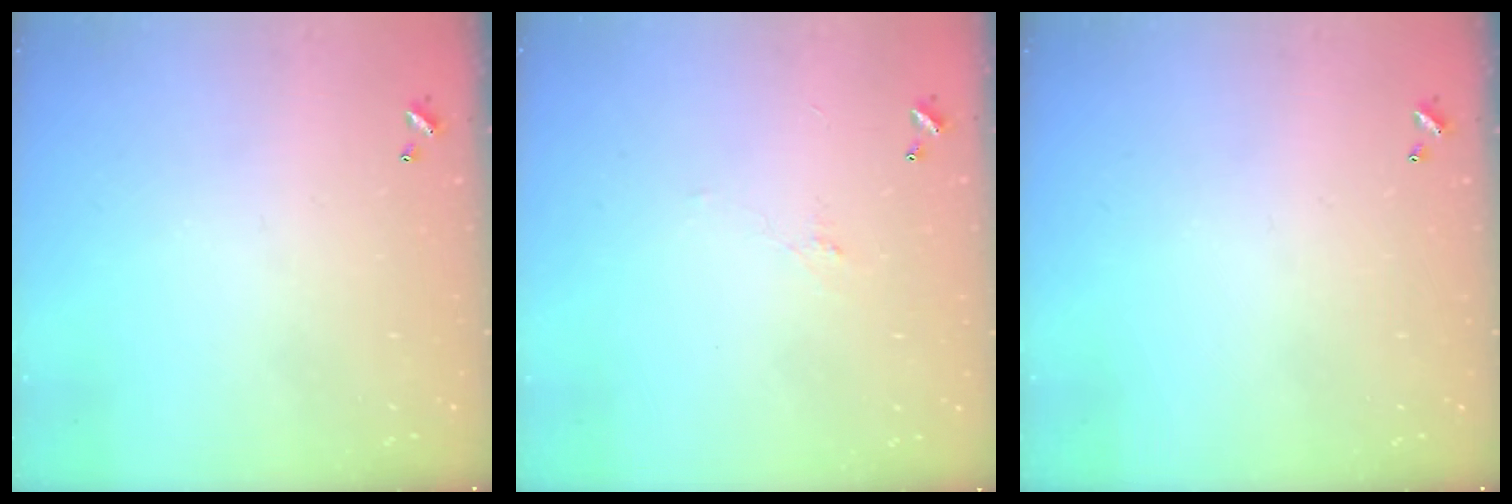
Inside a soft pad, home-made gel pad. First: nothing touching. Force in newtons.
{"total": 0.5, "press": 0.0, "slide": 0.5}
{"total": 0.0}